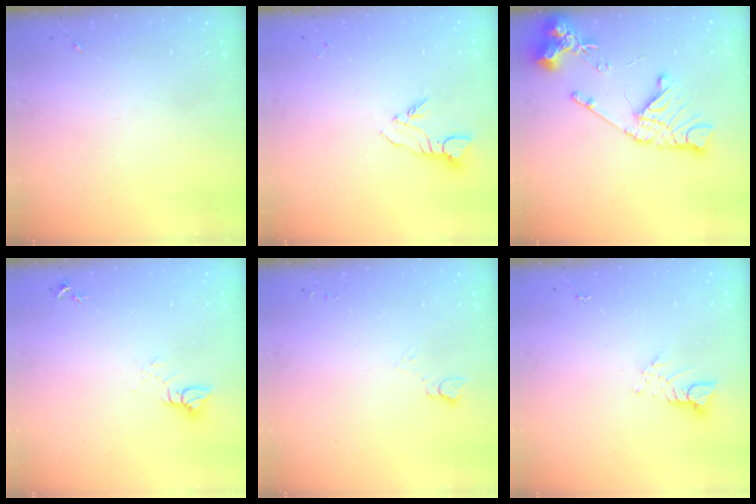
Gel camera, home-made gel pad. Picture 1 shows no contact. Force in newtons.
{"total": 4.9, "press": 4.9, "slide": 0.1}
{"total": 16.4, "press": 16.3, "slide": 1.9}
{"total": 5.0, "press": 5.0, "slide": 0.4}
{"total": 2.5, "press": 2.5, "slide": 0.2}
{"total": 5.1, "press": 5.0, "slide": 0.3}